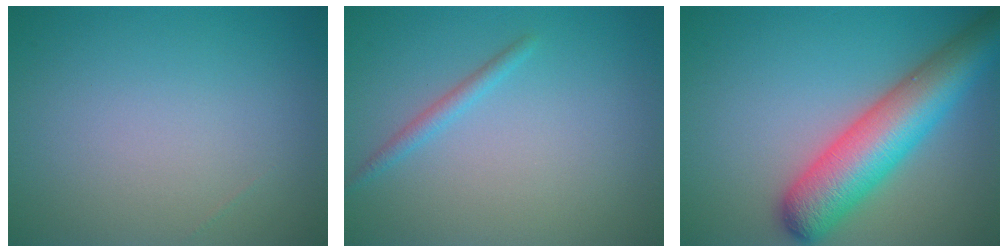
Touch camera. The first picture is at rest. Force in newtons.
{"total": 1.3, "press": 1.2, "slide": 0.1}
{"total": 8.4, "press": 8.4, "slide": 0.3}